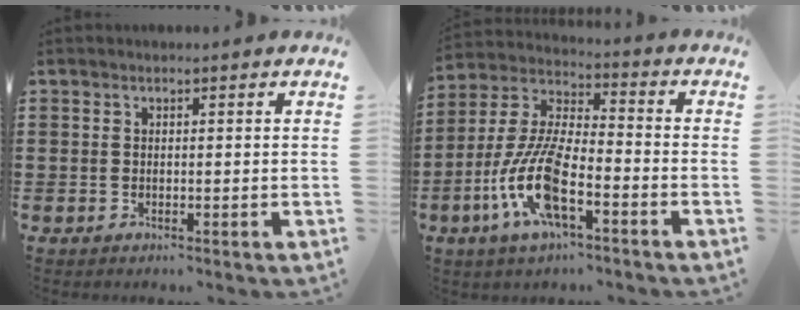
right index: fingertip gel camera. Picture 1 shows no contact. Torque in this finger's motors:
{"motor_torque": [2.14, 0.00, 1.05, 0.21]}